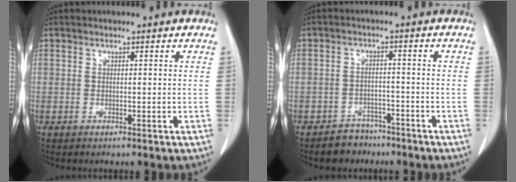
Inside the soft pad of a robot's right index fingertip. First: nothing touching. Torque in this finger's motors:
{"motor_torque": [-0.16, -0.08, -0.12, -0.07]}